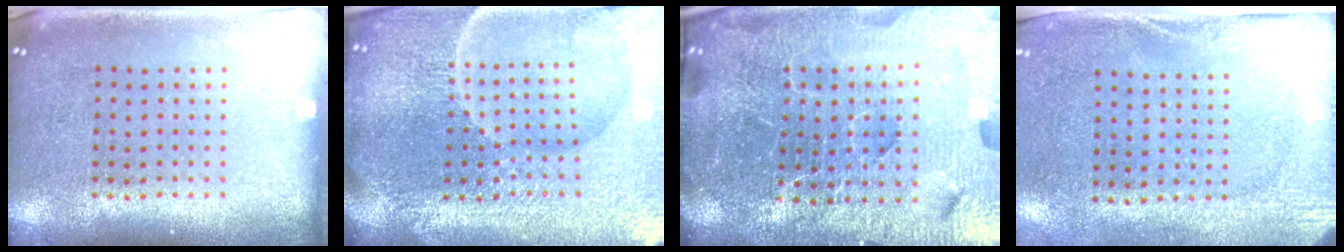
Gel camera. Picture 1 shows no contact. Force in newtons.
{"total": 6.7, "press": 6.0, "slide": 3.1}
{"total": 6.9, "press": 6.0, "slide": 3.4}
{"total": 2.7, "press": 2.1, "slide": 1.7}